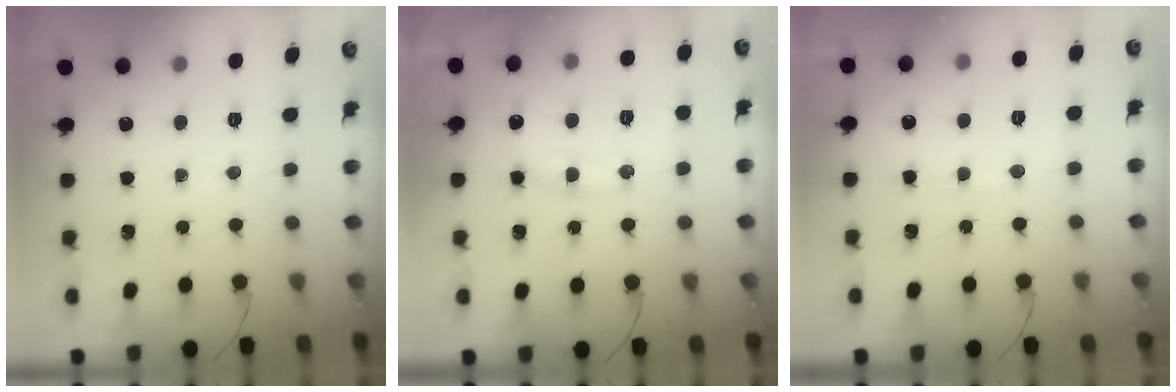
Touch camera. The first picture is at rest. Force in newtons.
{"total": 12.3, "press": 12.3, "slide": 0.8}
{"total": 5.0, "press": 4.8, "slide": 1.4}